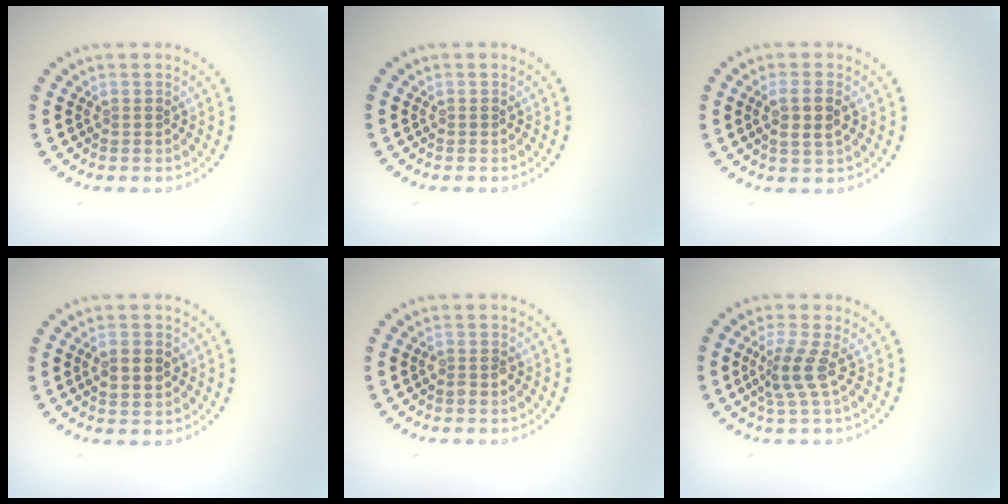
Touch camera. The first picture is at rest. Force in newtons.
{"total": 0.0}
{"total": 2.6, "press": 2.5, "slide": 0.8}
{"total": 2.6, "press": 2.6, "slide": 0.1}
{"total": 1.0, "press": 1.0, "slide": 0.4}
{"total": 2.5, "press": 1.8, "slide": 1.8}